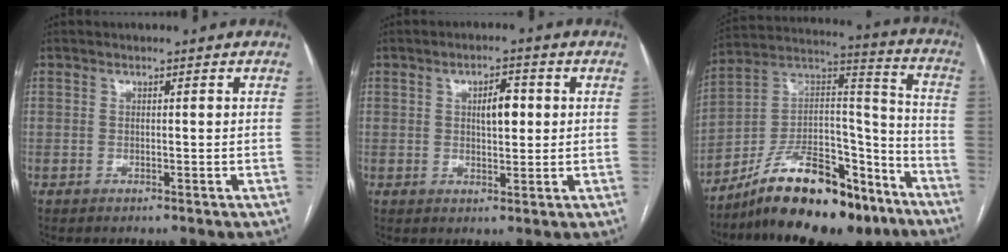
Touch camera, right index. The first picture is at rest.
{"total": 4.3, "force": [0.9, 1.7, 3.9], "torque": [-0.062, 0.006, 0.016]}
{"total": 21.4, "force": [-15.5, 7.5, 12.6], "torque": [-0.200, 0.044, -0.258]}